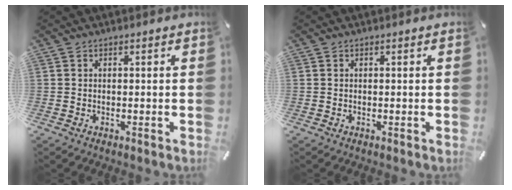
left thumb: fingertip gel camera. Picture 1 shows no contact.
{"total": 0.0}